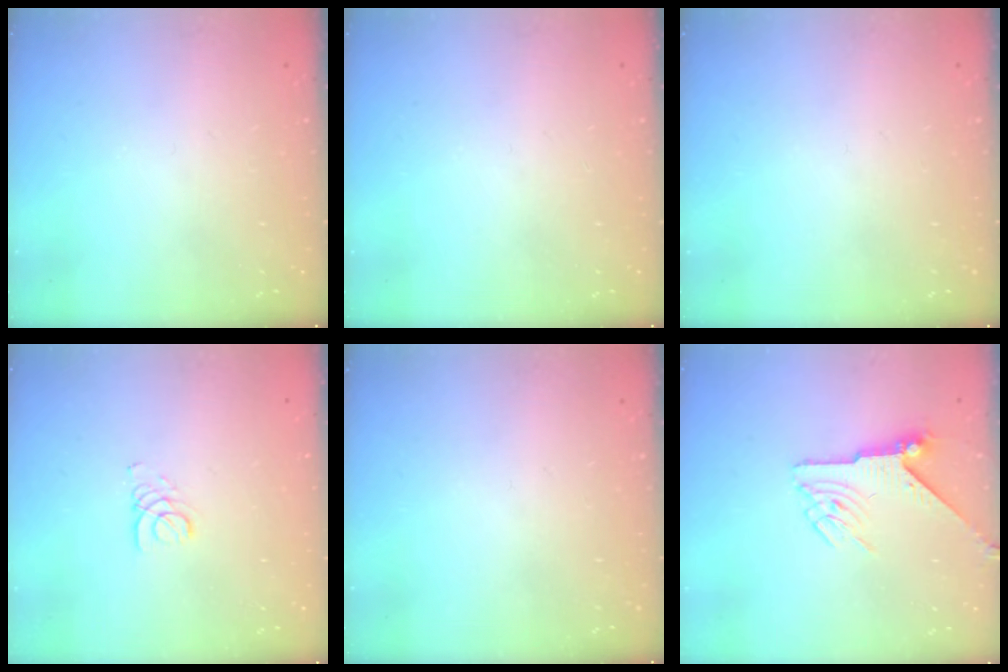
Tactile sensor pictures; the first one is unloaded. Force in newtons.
{"total": 0.0}
{"total": 0.0}
{"total": 2.1, "press": 2.1, "slide": 0.2}
{"total": 0.0}
{"total": 6.1, "press": 6.1, "slide": 0.5}